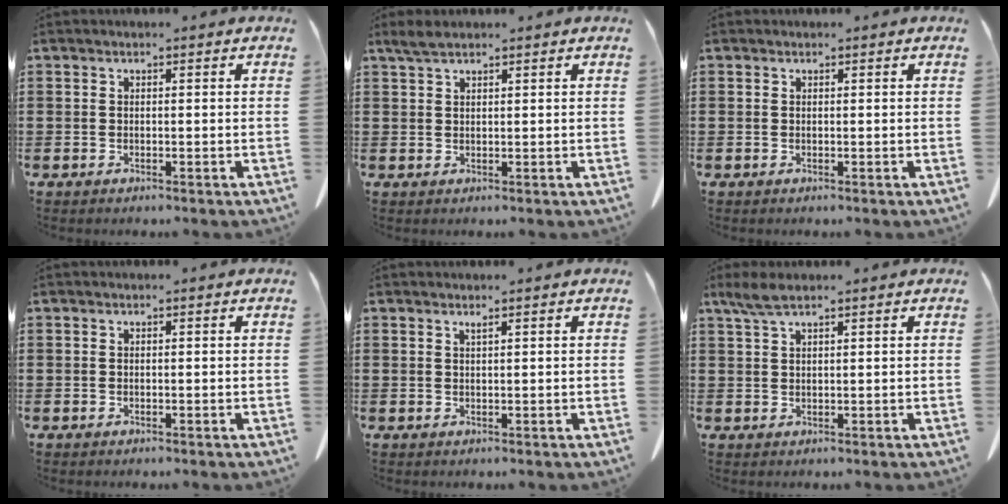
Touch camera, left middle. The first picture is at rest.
{"total": 2.2, "force": [1.7, 0.5, 1.3], "torque": [-0.030, 0.004, 0.031]}
{"total": 0.0}
{"total": 0.0}
{"total": 0.6, "force": [0.5, -0.1, 0.4], "torque": [-0.008, -0.003, 0.011]}
{"total": 3.3, "force": [2.2, 0.7, 2.3], "torque": [-0.050, 0.001, 0.041]}